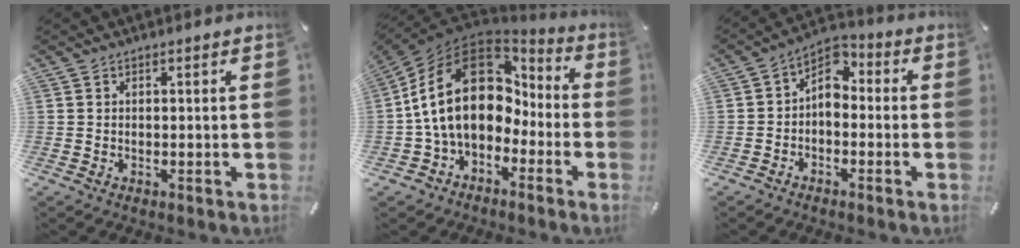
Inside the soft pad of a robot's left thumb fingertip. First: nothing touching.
{"total": 20.9, "force": [2.1, 14.8, 14.6], "torque": [-0.292, 0.004, 0.039]}
{"total": 5.6, "force": [-0.5, 4.3, 3.5], "torque": [-0.066, 0.002, -0.015]}